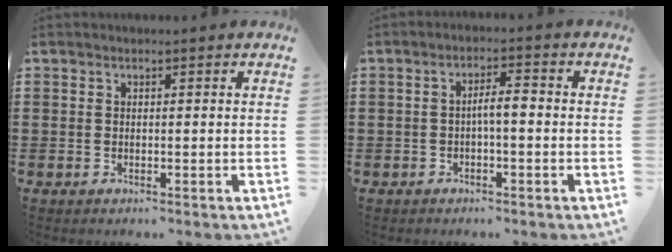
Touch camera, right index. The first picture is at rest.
{"total": 2.8, "force": [-0.6, 0.5, 2.7], "torque": [-0.050, 0.005, -0.014]}